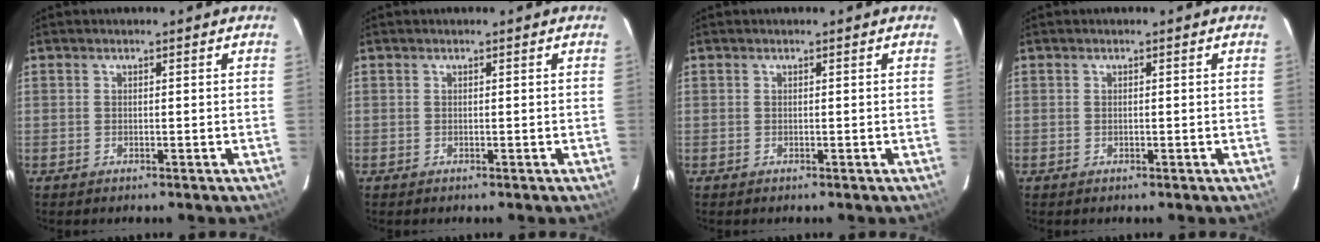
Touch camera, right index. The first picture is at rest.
{"total": 0.0}
{"total": 0.0}
{"total": 0.0}